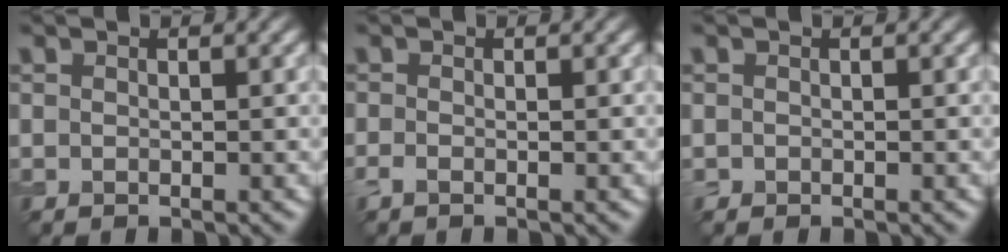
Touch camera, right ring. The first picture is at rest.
{"total": 0.8, "force": [-0.5, 0.3, 0.6], "torque": [-0.015, -0.004, -0.013]}
{"total": 0.0}